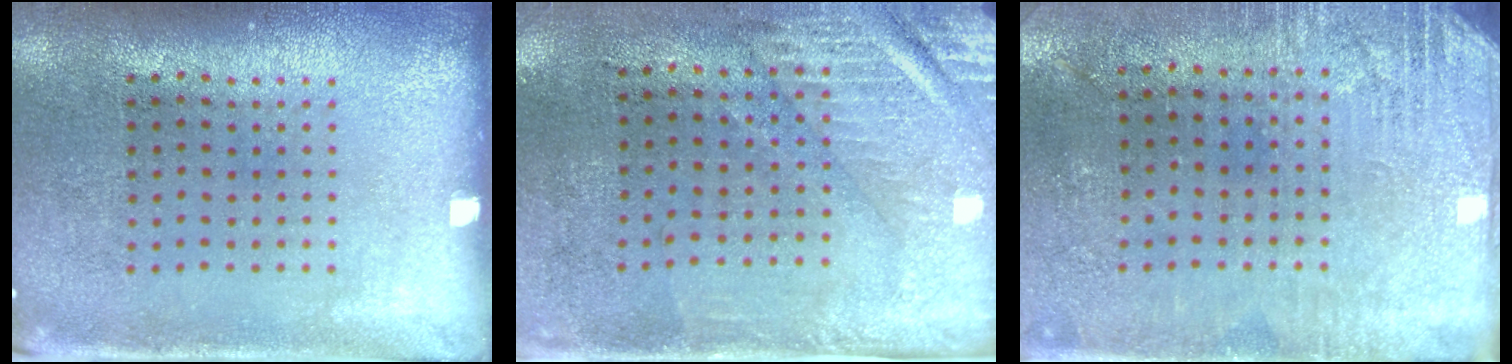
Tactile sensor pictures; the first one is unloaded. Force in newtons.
{"total": 3.0, "press": 2.5, "slide": 1.5}
{"total": 2.8, "press": 2.5, "slide": 1.2}